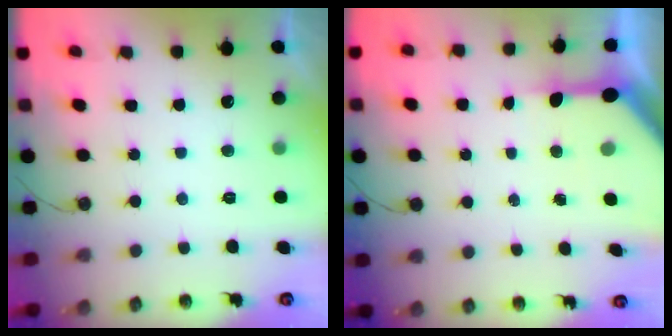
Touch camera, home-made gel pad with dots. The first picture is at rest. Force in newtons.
{"total": 8.6, "press": 8.5, "slide": 1.0}